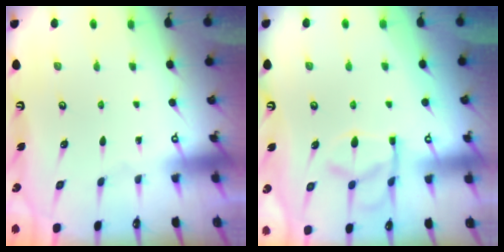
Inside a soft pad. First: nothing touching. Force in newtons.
{"total": 12.0, "press": 11.9, "slide": 1.4}